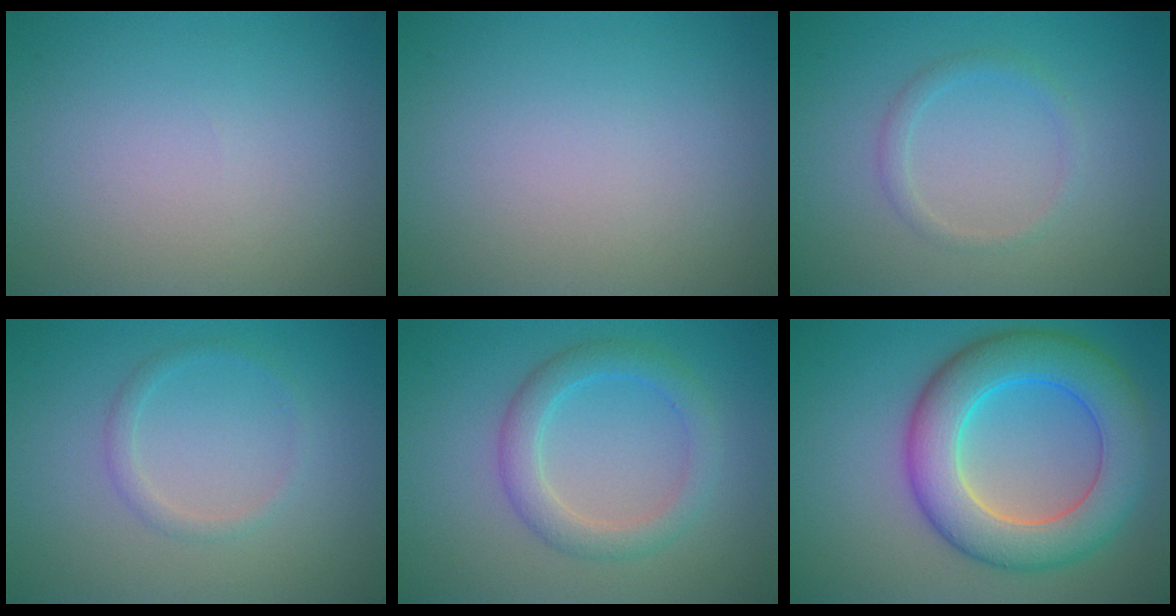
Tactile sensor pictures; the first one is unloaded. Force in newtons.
{"total": 0.0}
{"total": 1.4, "press": 1.4, "slide": 0.1}
{"total": 1.3, "press": 1.3, "slide": 0.1}
{"total": 3.3, "press": 3.3, "slide": 0.1}
{"total": 8.8, "press": 8.8, "slide": 0.1}